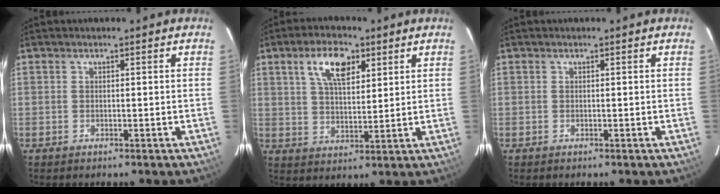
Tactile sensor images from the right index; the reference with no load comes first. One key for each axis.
{"total": 8.7, "fx": 4.4, "fy": 3.9, "fz": 6.5, "tx": -0.118, "ty": 0.014, "tz": 0.079}
{"total": 0.0}